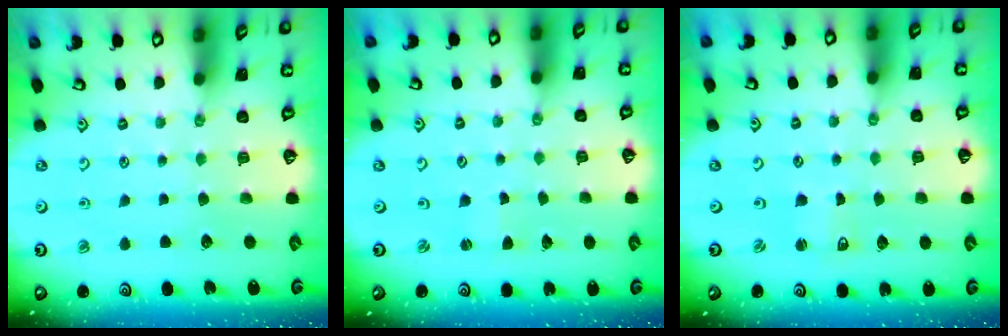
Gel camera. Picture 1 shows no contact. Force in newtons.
{"total": 1.0, "press": 1.0, "slide": 0.2}
{"total": 2.0, "press": 2.0, "slide": 0.3}